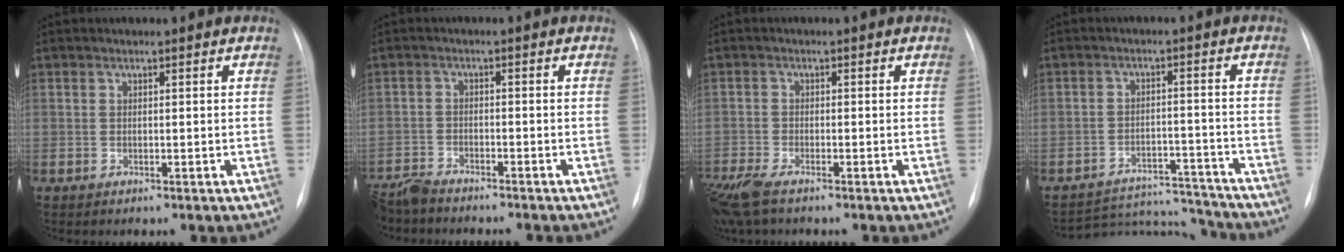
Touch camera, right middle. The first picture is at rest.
{"total": 6.2, "force": [-6.0, 0.7, 1.6], "torque": [-0.020, -0.017, -0.103]}
{"total": 6.9, "force": [-5.3, 1.7, 4.1], "torque": [-0.091, -0.018, -0.101]}
{"total": 12.1, "force": [-12.0, 1.2, -0.1], "torque": [0.004, 0.018, -0.174]}